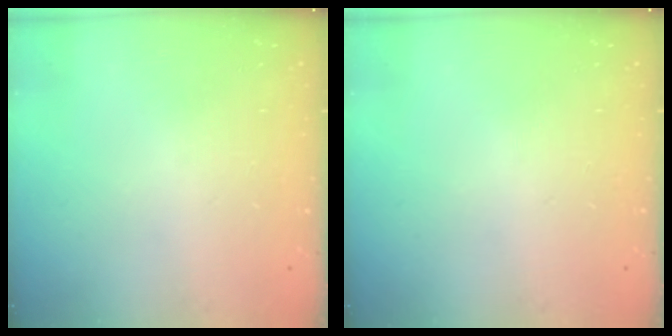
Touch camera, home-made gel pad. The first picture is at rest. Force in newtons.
{"total": 0.0}